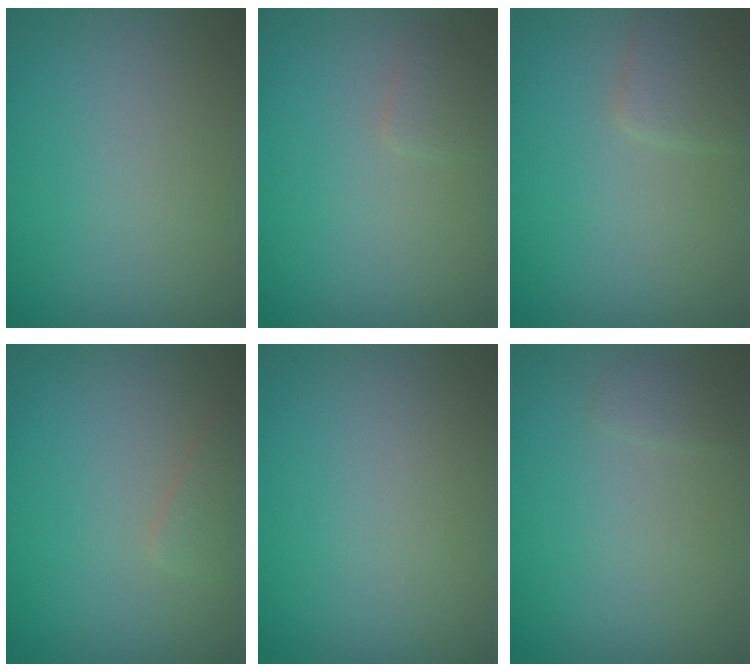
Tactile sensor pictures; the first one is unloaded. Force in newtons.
{"total": 1.0, "press": 1.0, "slide": 0.0}
{"total": 1.9, "press": 1.9, "slide": 0.1}
{"total": 1.0, "press": 1.0, "slide": 0.1}
{"total": 0.0}
{"total": 0.8, "press": 0.8, "slide": 0.1}